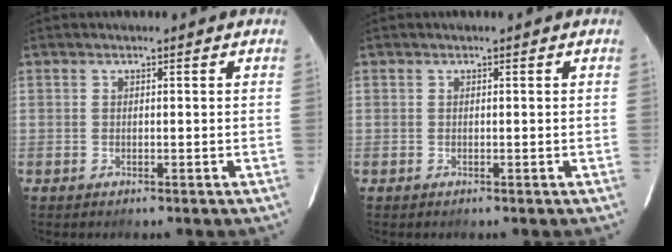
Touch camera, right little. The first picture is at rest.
{"total": 0.0}